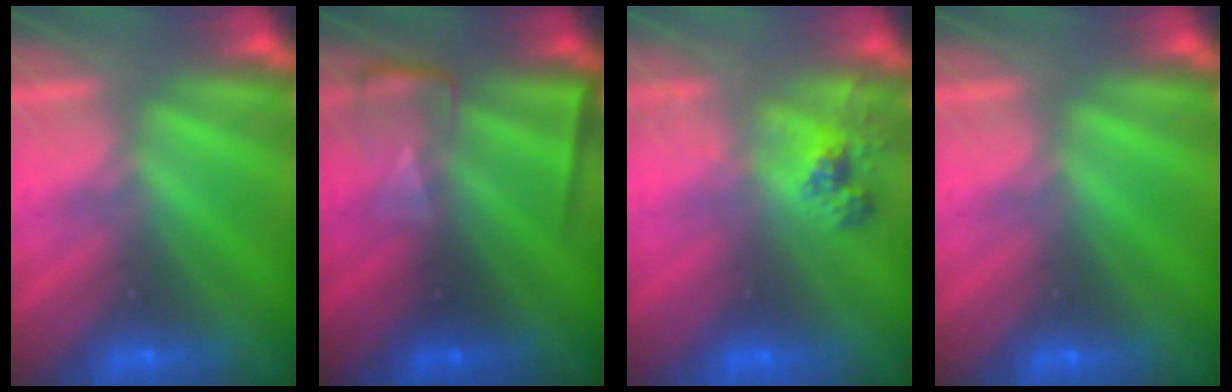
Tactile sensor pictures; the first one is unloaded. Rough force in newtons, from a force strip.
{"total": 2.2}
{"total": 2.6}
{"total": 0.0}